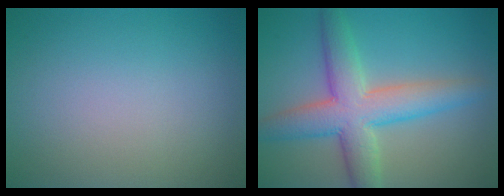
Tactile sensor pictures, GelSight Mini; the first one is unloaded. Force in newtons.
{"total": 7.0, "press": 7.0, "slide": 0.0}